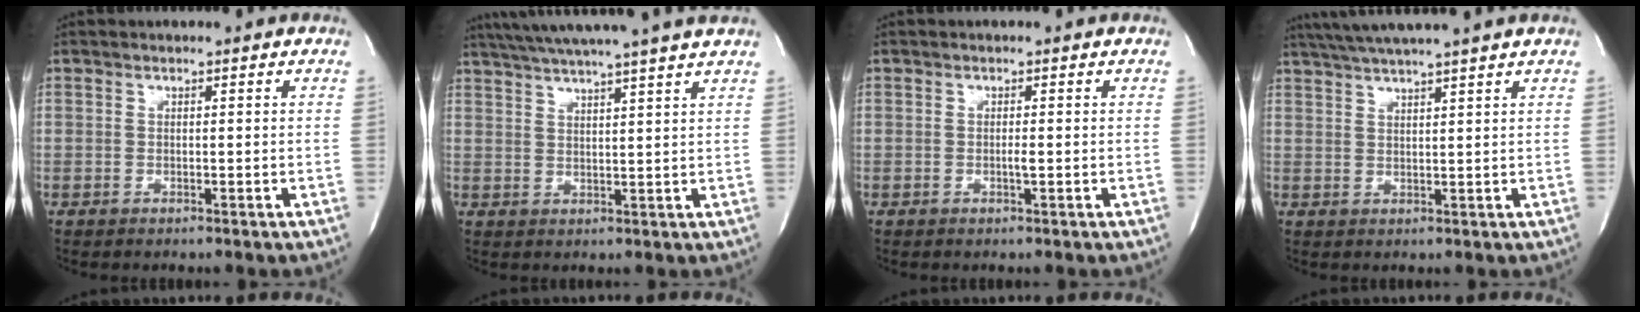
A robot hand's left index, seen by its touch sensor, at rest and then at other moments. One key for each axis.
{"total": 15.6, "fx": 13.6, "fy": -1.3, "fz": 7.5, "tx": -0.134, "ty": 0.009, "tz": 0.187}
{"total": 0.8, "fx": -0.3, "fy": 0.0, "fz": 0.7, "tx": -0.020, "ty": -0.004, "tz": -0.005}
{"total": 9.3, "fx": 7.9, "fy": -1.4, "fz": 4.6, "tx": -0.081, "ty": 0.023, "tz": 0.118}